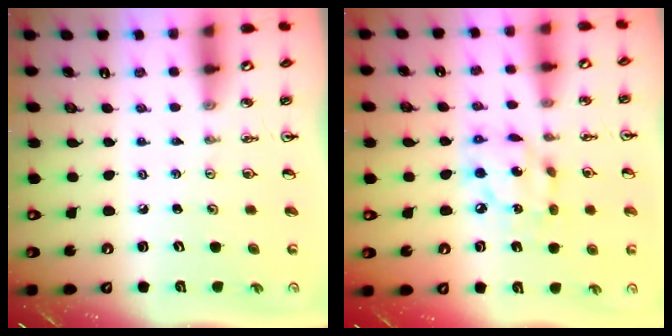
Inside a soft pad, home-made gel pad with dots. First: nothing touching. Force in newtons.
{"total": 11.2, "press": 11.1, "slide": 1.0}